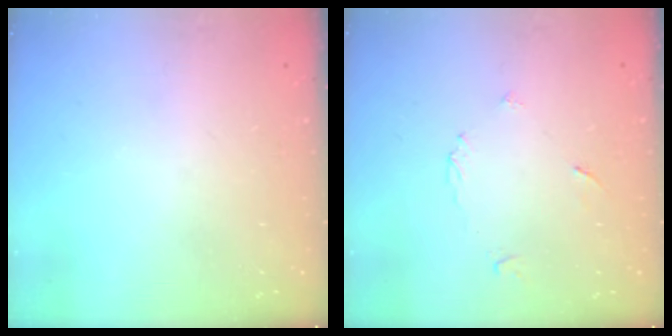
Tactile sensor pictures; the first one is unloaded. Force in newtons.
{"total": 3.7, "press": 3.7, "slide": 0.3}